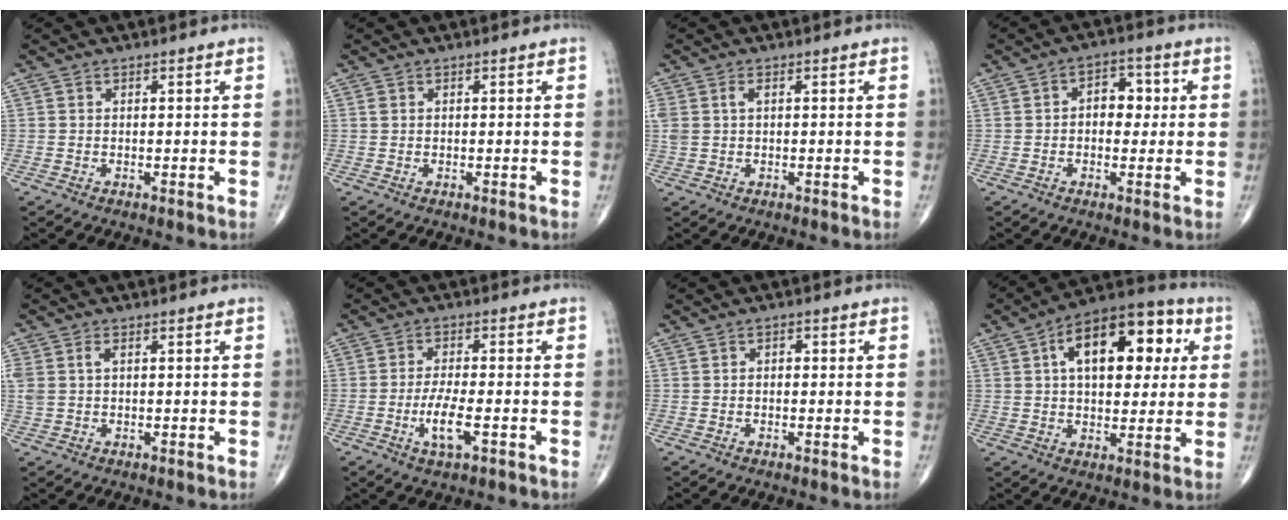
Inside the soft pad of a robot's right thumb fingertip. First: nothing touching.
{"total": 0.6, "force": [0.1, 0.5, 0.3], "torque": [-0.005, 0.003, 0.003]}
{"total": 3.3, "force": [0.8, 2.0, 2.5], "torque": [-0.074, 0.011, 0.020]}
{"total": 6.1, "force": [0.5, 4.1, 4.4], "torque": [-0.030, 0.012, 0.000]}
{"total": 3.8, "force": [0.9, 2.3, 2.8], "torque": [-0.083, 0.012, 0.022]}
{"total": 5.9, "force": [-2.1, 1.6, 5.3], "torque": [-0.108, 0.001, -0.038]}
{"total": 1.1, "force": [0.1, 0.8, 0.8], "torque": [-0.006, 0.004, -0.002]}
{"total": 18.9, "force": [5.2, 10.2, 15.1], "torque": [-0.183, 0.018, 0.069]}